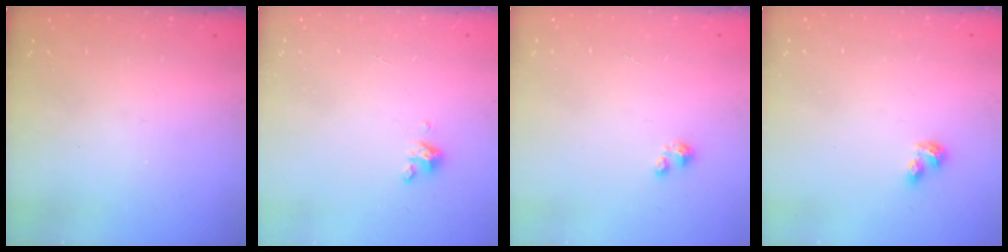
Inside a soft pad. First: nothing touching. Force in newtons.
{"total": 1.7, "press": 1.7, "slide": 0.3}
{"total": 1.6, "press": 1.6, "slide": 0.2}
{"total": 3.7, "press": 3.7, "slide": 0.6}